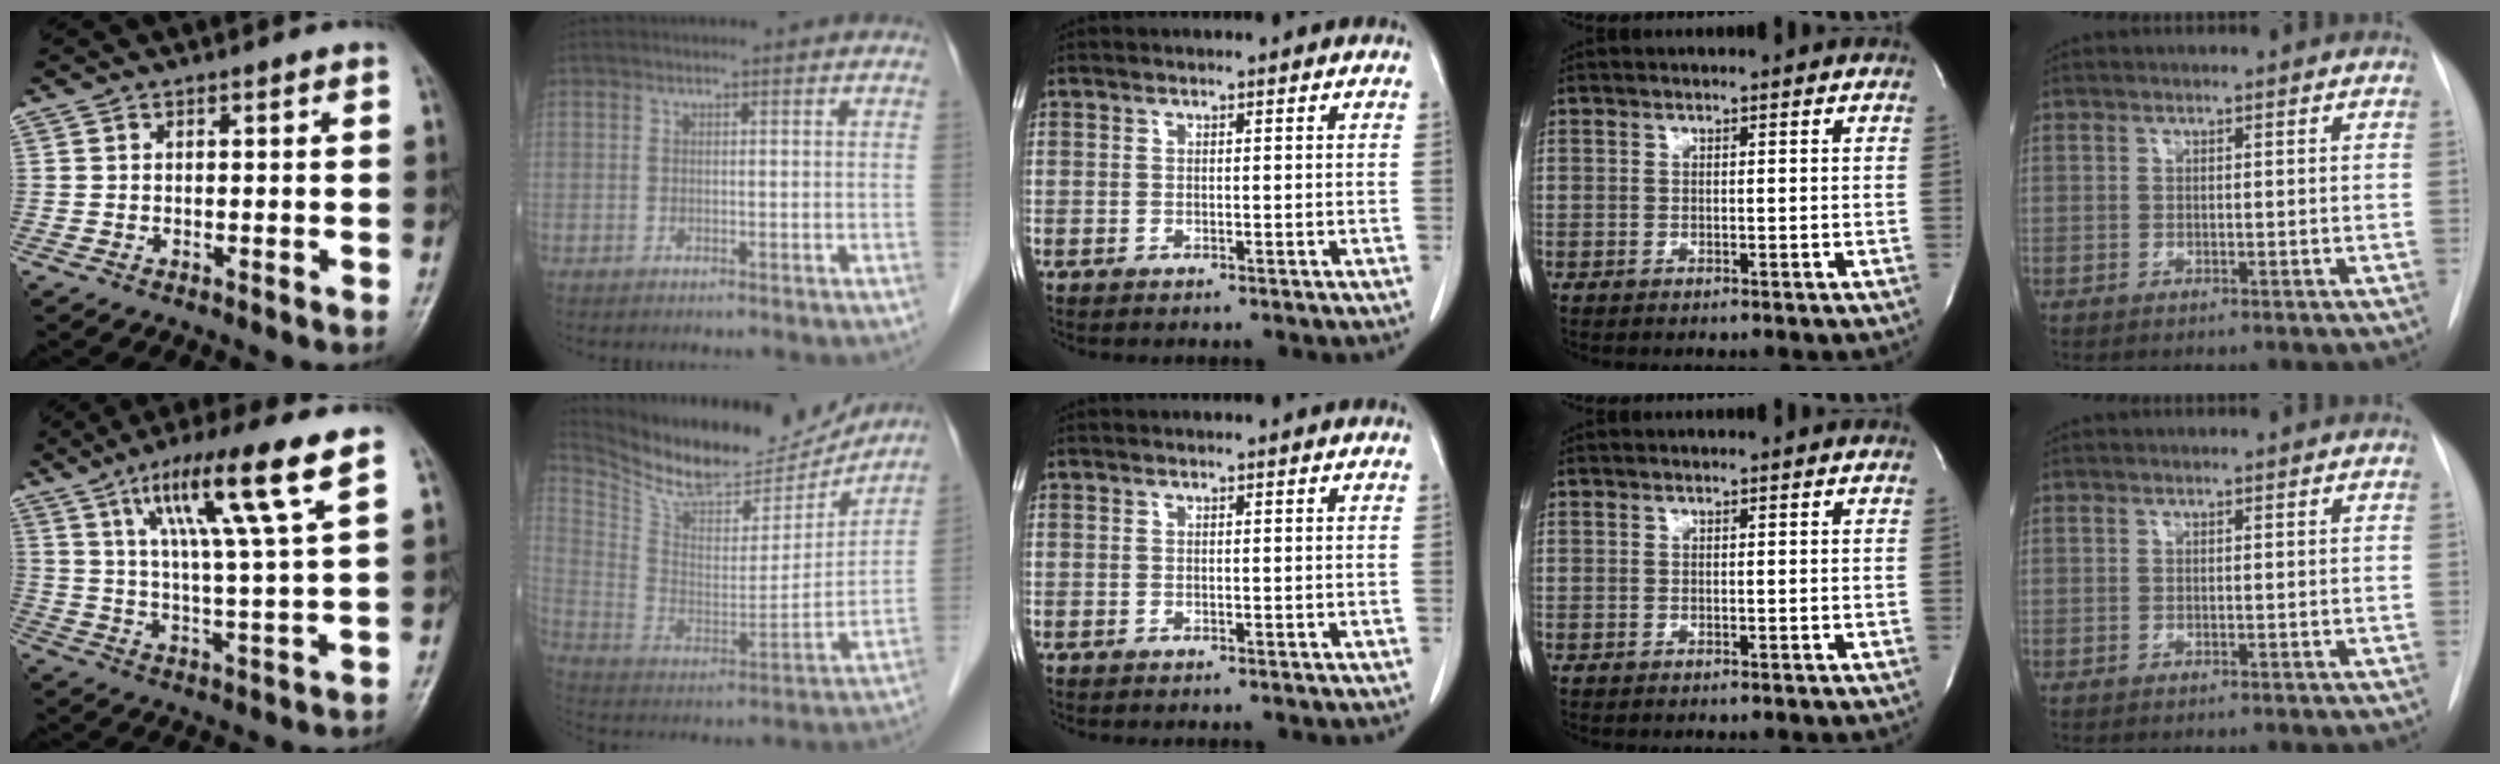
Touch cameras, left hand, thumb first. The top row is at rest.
{"thumb": {"total": 15.3, "force": [8.1, 0.9, 13.0], "torque": [-0.226, -0.026, 0.138]}, "index": {"total": 18.9, "force": [17.5, 5.0, 5.2], "torque": [-0.102, -0.020, 0.284]}}